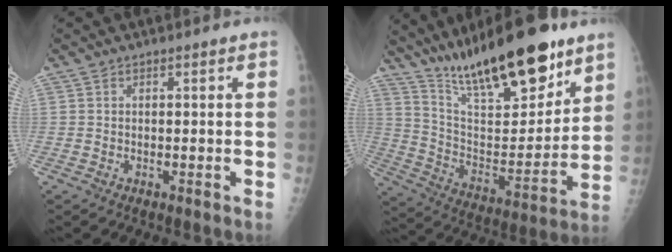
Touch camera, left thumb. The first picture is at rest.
{"total": 25.4, "force": [18.0, 7.7, 16.2], "torque": [-0.228, -0.075, 0.307]}